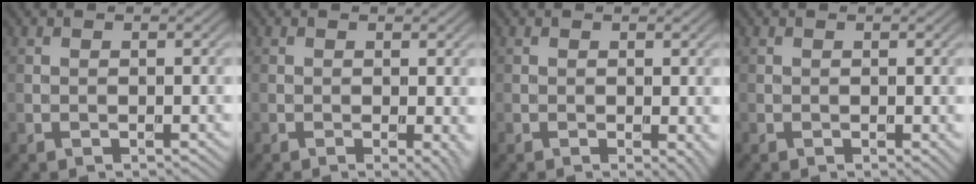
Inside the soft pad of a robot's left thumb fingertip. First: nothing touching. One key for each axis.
{"total": 2.1, "fx": -0.3, "fy": 0.5, "fz": 2.0, "tx": -0.030, "ty": -0.008, "tz": -0.004}
{"total": 1.7, "fx": -0.2, "fy": 0.7, "fz": 1.6, "tx": -0.017, "ty": -0.008, "tz": -0.002}
{"total": 0.9, "fx": 0.0, "fy": 0.4, "fz": 0.8, "tx": -0.008, "ty": -0.005, "tz": 0.000}